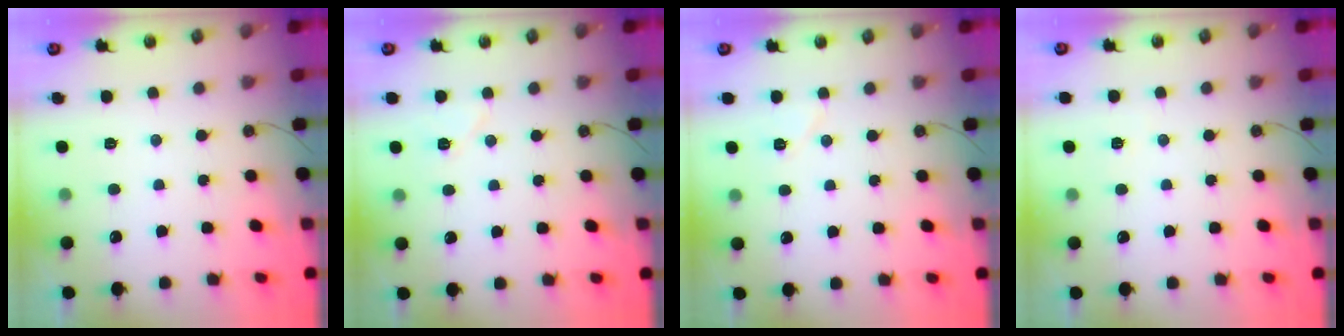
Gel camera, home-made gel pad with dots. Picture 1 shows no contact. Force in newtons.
{"total": 6.2, "press": 5.9, "slide": 1.8}
{"total": 5.5, "press": 5.3, "slide": 1.7}
{"total": 2.7, "press": 2.6, "slide": 0.7}